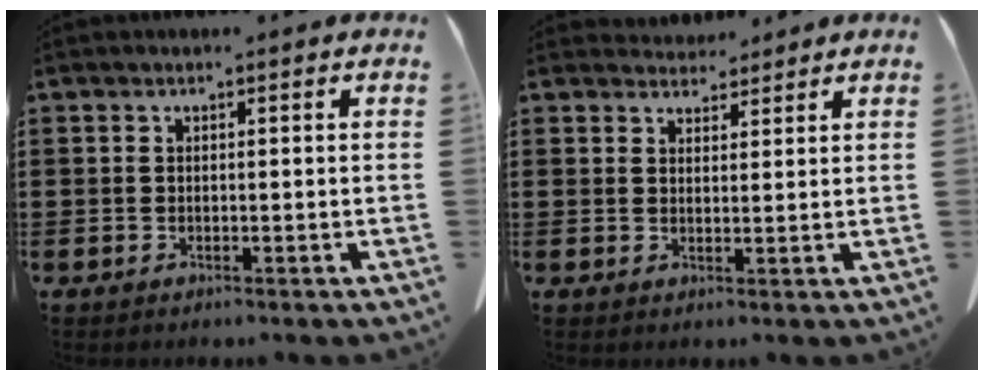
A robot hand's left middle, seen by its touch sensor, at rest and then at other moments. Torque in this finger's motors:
{"motor_torque": [-0.32, 0.32, -0.10, 0.00]}